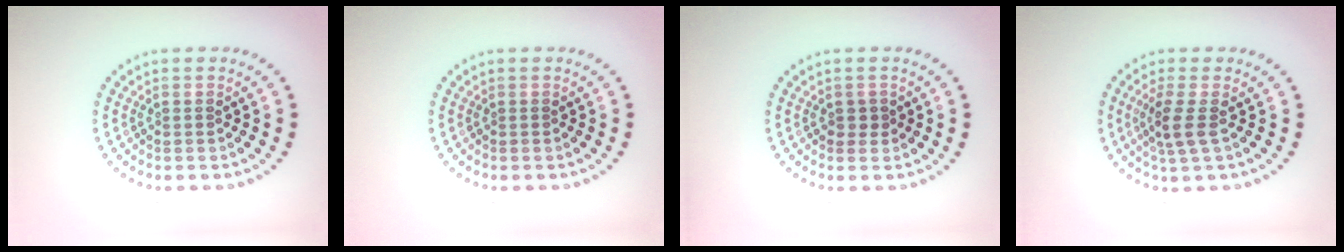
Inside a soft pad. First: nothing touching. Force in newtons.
{"total": 0.0}
{"total": 1.0, "press": 1.0, "slide": 0.2}
{"total": 2.6, "press": 2.1, "slide": 1.5}